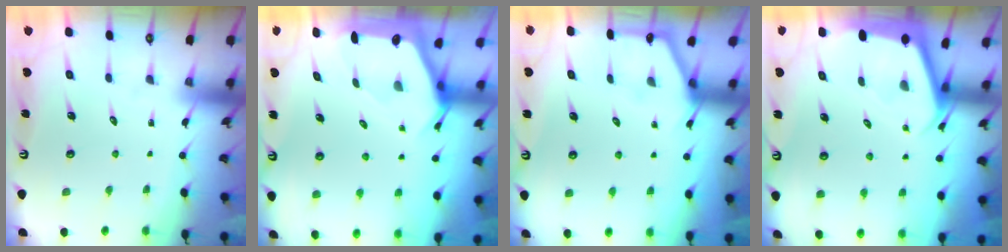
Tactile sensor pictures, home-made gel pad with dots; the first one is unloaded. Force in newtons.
{"total": 2.5, "press": 2.4, "slide": 0.3}
{"total": 4.7, "press": 4.6, "slide": 0.4}
{"total": 2.3, "press": 2.3, "slide": 0.1}